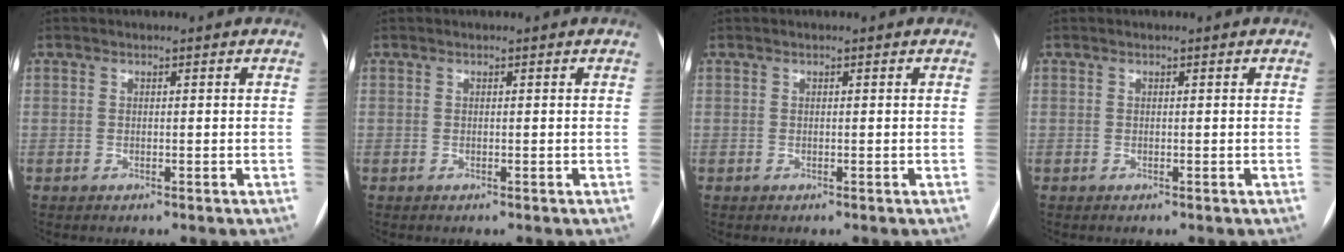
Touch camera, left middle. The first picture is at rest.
{"total": 0.0}
{"total": 0.0}
{"total": 0.0}